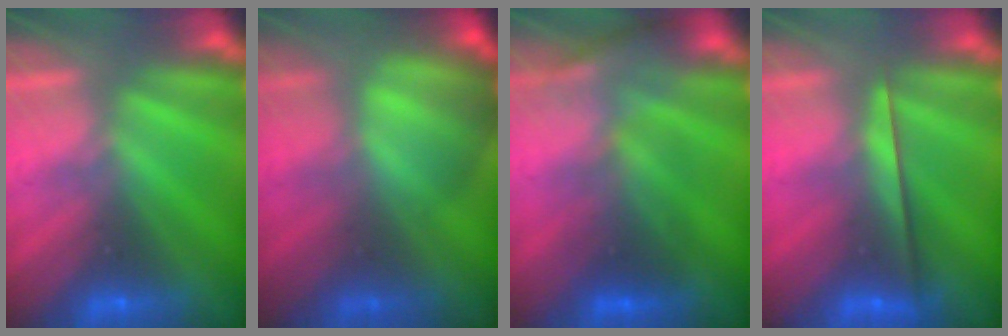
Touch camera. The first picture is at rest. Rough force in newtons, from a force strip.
{"total": 7.4}
{"total": 2.7}
{"total": 2.4}